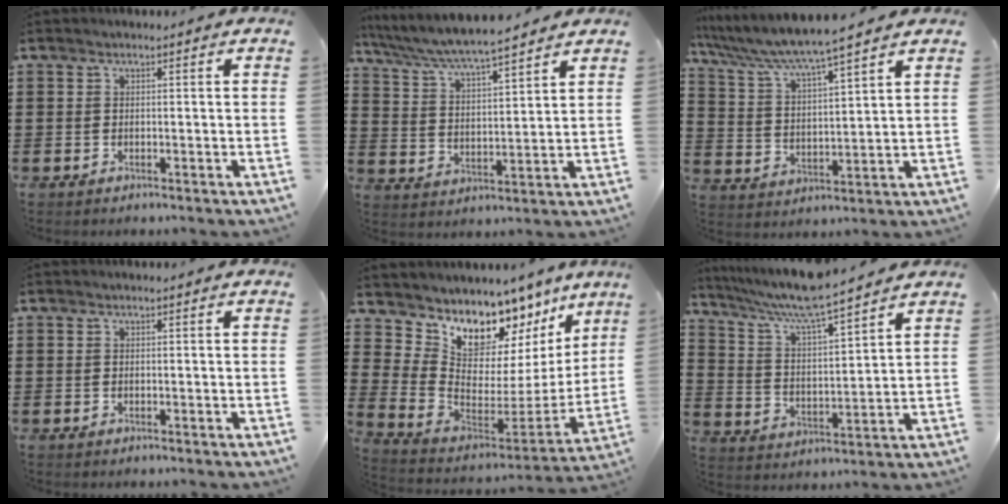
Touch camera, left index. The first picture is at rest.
{"total": 5.3, "force": [5.1, -0.1, 1.6], "torque": [-0.056, -0.033, 0.083]}
{"total": 6.1, "force": [5.5, -0.5, 2.6], "torque": [-0.078, -0.036, 0.088]}
{"total": 0.0}
{"total": 8.2, "force": [6.7, 4.4, 1.6], "torque": [-0.061, -0.069, 0.122]}
{"total": 7.9, "force": [7.0, 0.0, 3.8], "torque": [-0.099, -0.036, 0.118]}